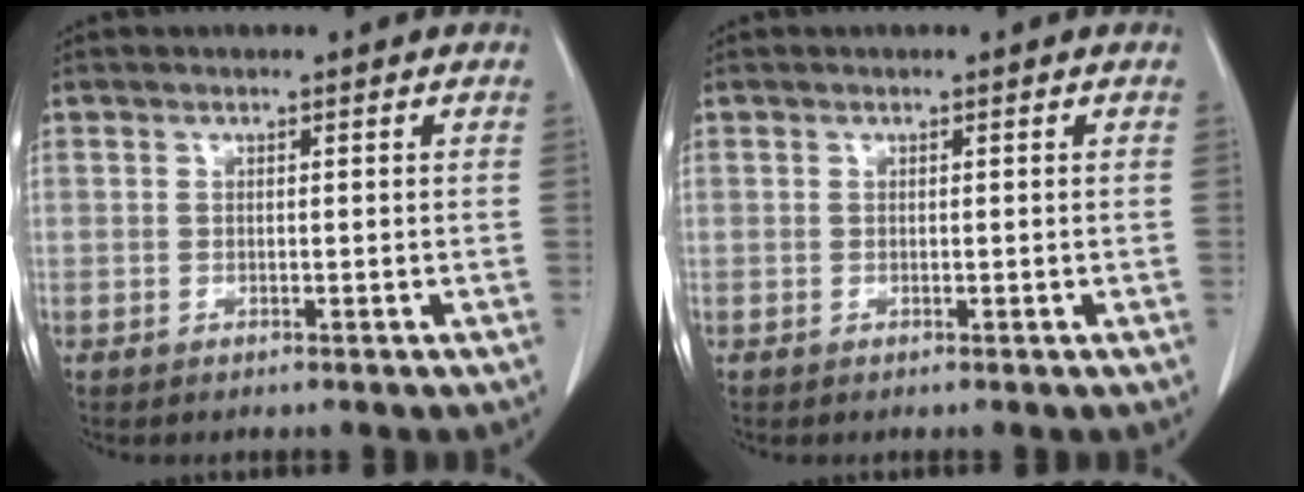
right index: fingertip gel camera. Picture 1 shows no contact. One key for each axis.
{"total": 0.0}